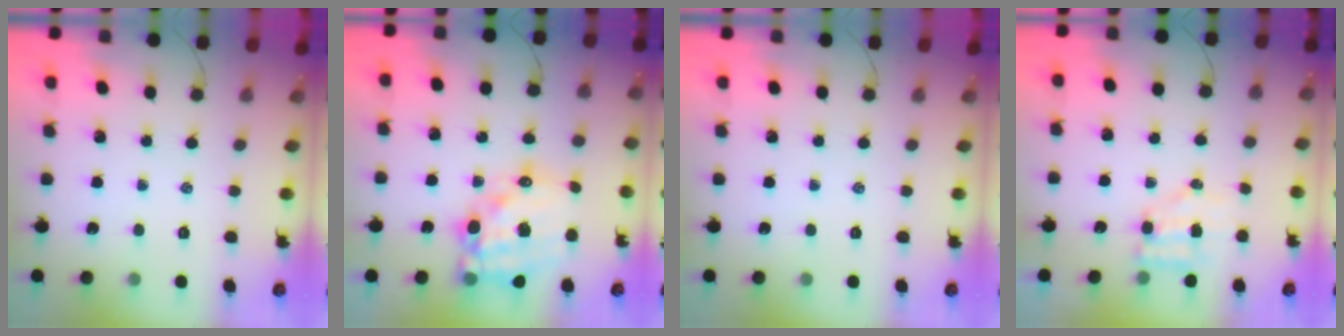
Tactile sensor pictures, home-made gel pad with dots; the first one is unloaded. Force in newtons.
{"total": 18.0, "press": 17.6, "slide": 4.1}
{"total": 0.0}
{"total": 5.3, "press": 5.2, "slide": 0.7}